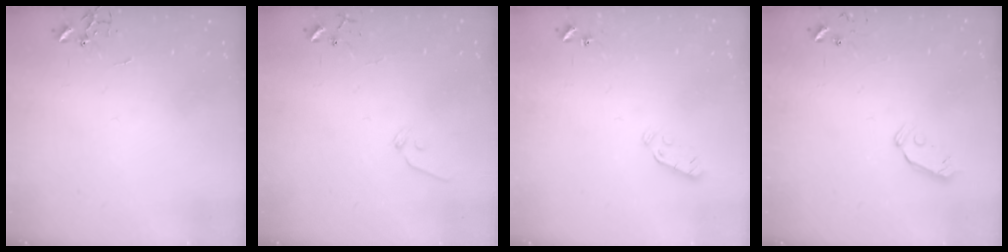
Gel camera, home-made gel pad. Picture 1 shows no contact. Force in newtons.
{"total": 6.9, "press": 6.9, "slide": 0.7}
{"total": 3.0, "press": 2.9, "slide": 0.9}
{"total": 5.8, "press": 5.7, "slide": 0.9}